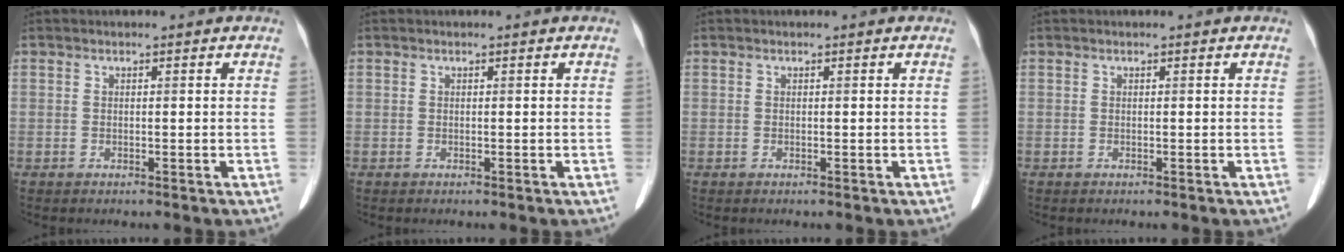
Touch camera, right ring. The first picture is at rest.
{"total": 0.0}
{"total": 0.0}
{"total": 0.0}